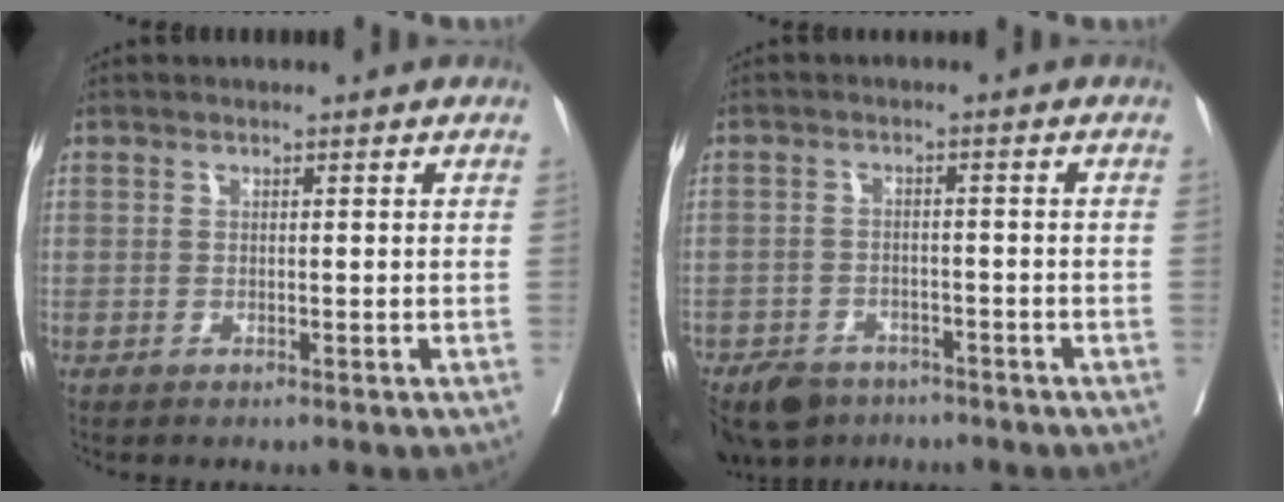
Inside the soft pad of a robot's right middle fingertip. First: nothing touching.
{"total": 8.3, "force": [-6.6, 4.4, 2.5], "torque": [-0.043, -0.007, -0.101]}